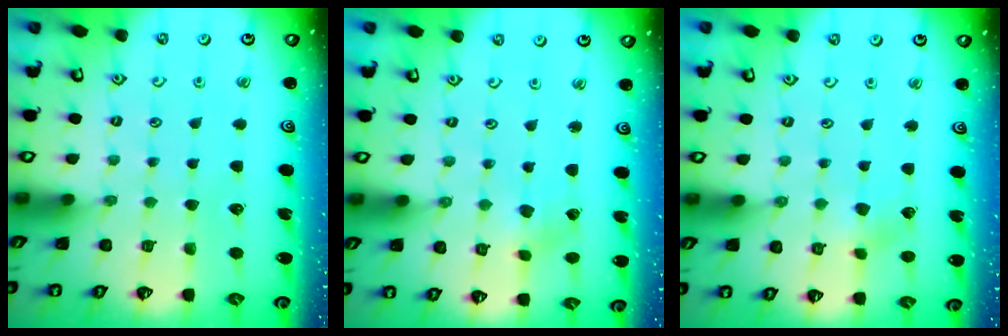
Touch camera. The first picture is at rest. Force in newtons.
{"total": 1.2, "press": 1.2, "slide": 0.2}
{"total": 2.5, "press": 2.4, "slide": 0.6}